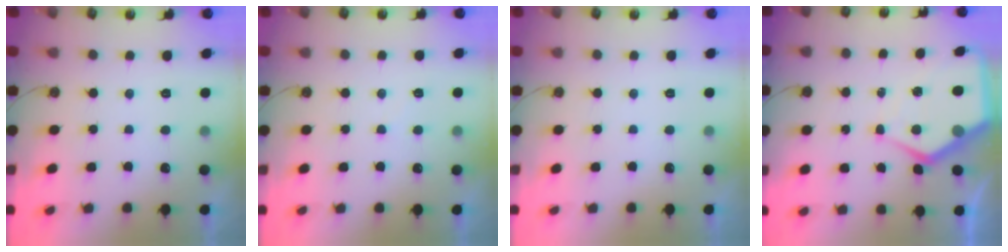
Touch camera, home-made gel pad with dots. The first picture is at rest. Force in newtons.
{"total": 4.2, "press": 4.2, "slide": 0.7}
{"total": 0.0}
{"total": 11.2, "press": 11.1, "slide": 1.1}